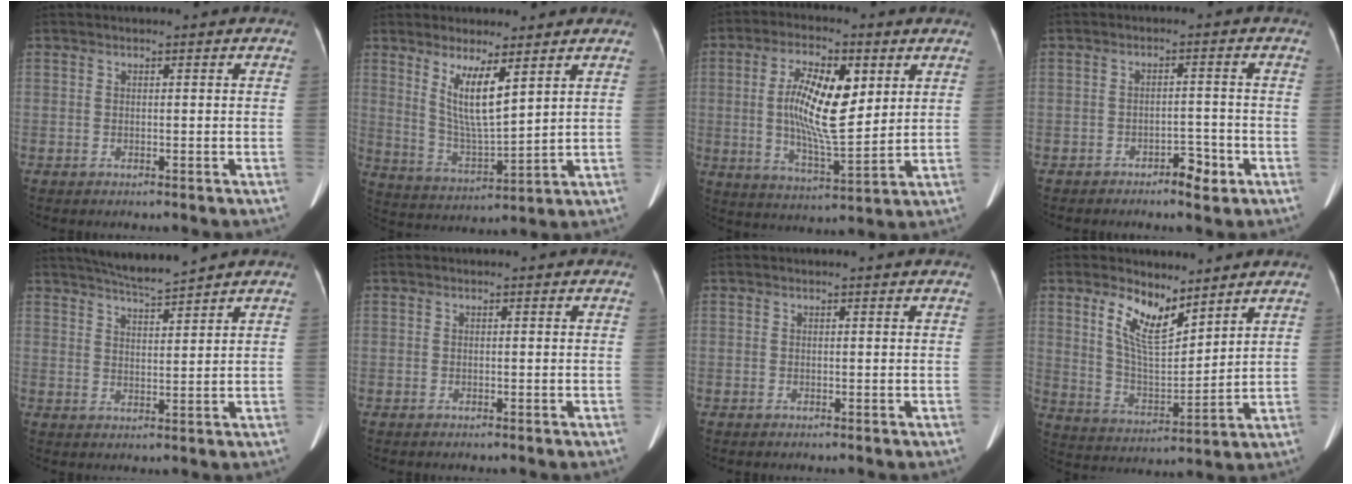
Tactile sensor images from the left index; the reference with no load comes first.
{"total": 7.8, "force": [3.8, 1.1, 6.7], "torque": [-0.130, -0.026, 0.082]}
{"total": 12.4, "force": [2.5, 3.6, 11.6], "torque": [-0.215, -0.003, 0.044]}
{"total": 3.3, "force": [-2.4, 1.3, 1.8], "torque": [-0.020, -0.003, -0.036]}
{"total": 5.7, "force": [5.3, -0.9, 1.9], "torque": [-0.038, 0.001, 0.097]}
{"total": 0.0}
{"total": 0.6, "force": [0.6, 0.0, 0.2], "torque": [-0.005, 0.009, 0.005]}
{"total": 9.1, "force": [5.9, 3.2, 6.1], "torque": [-0.122, -0.008, 0.121]}